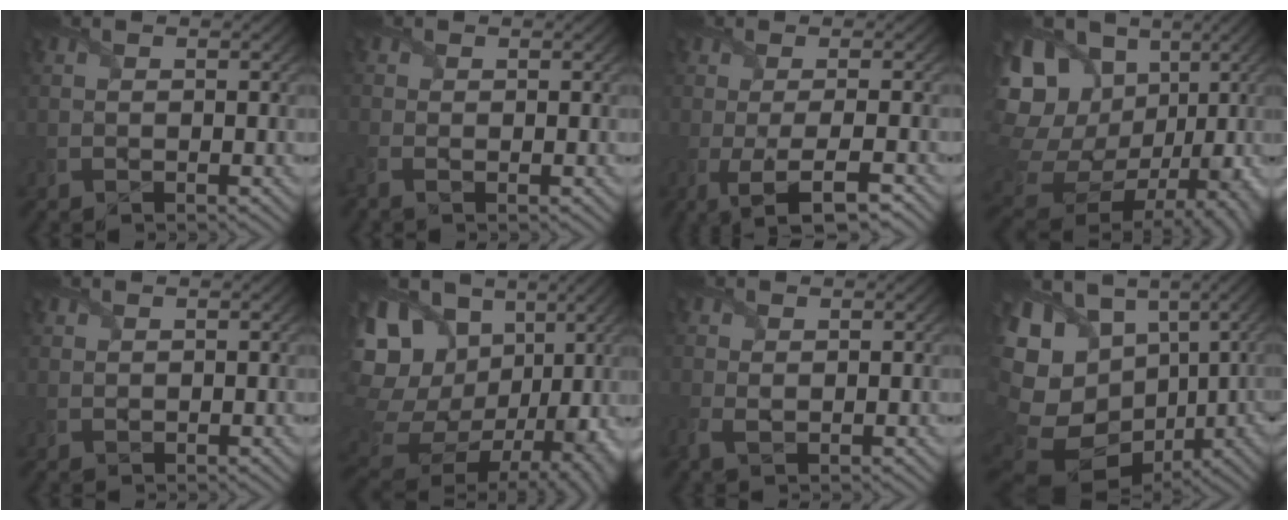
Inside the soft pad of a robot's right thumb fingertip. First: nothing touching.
{"total": 2.0, "force": [-0.9, 1.1, 1.5], "torque": [-0.048, -0.005, -0.028]}
{"total": 4.8, "force": [-1.5, 0.7, 4.5], "torque": [-0.069, 0.001, -0.031]}
{"total": 20.1, "force": [5.1, 15.9, 11.2], "torque": [-0.283, 0.006, 0.129]}
{"total": 1.1, "force": [1.1, 0.2, -0.1], "torque": [0.000, 0.005, 0.022]}
{"total": 19.9, "force": [6.4, 14.5, 12.0], "torque": [-0.294, 0.017, 0.153]}
{"total": 2.0, "force": [0.1, 1.3, 1.5], "torque": [-0.047, -0.001, -0.003]}
{"total": 20.0, "force": [-1.0, 15.5, 12.7], "torque": [-0.294, -0.016, -0.007]}